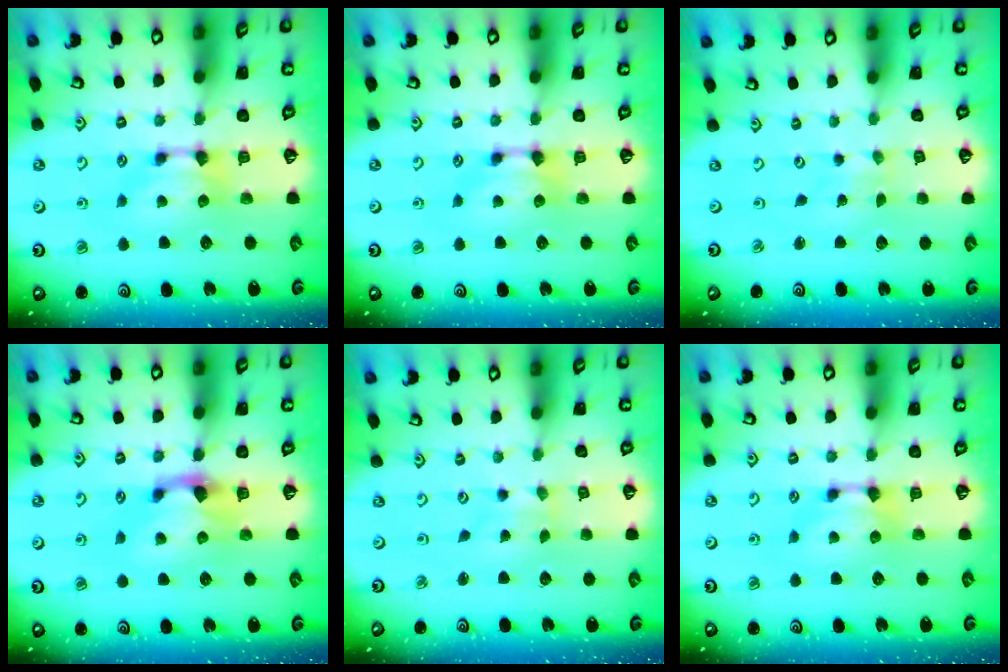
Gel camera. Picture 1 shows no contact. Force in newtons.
{"total": 0.0}
{"total": 5.9, "press": 5.9, "slide": 0.3}
{"total": 1.4, "press": 0.9, "slide": 1.0}
{"total": 3.4, "press": 3.4, "slide": 0.7}
{"total": 0.0}